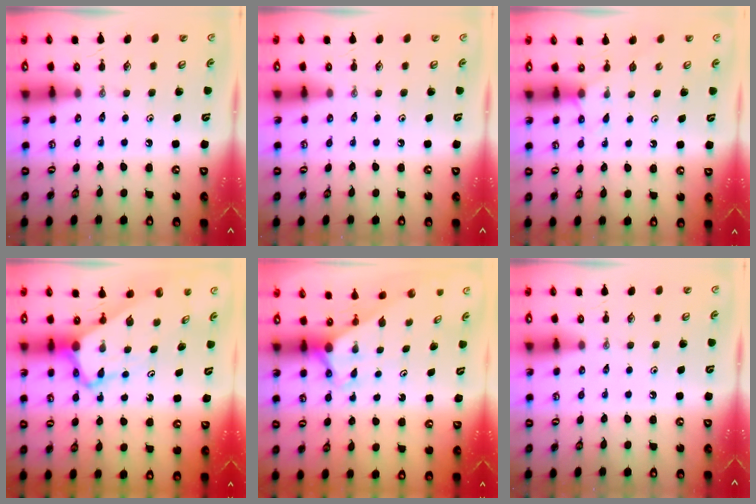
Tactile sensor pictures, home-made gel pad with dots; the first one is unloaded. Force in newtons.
{"total": 0.0}
{"total": 3.4, "press": 3.3, "slide": 0.4}
{"total": 7.4, "press": 7.3, "slide": 0.8}
{"total": 2.9, "press": 2.9, "slide": 0.0}
{"total": 0.0}